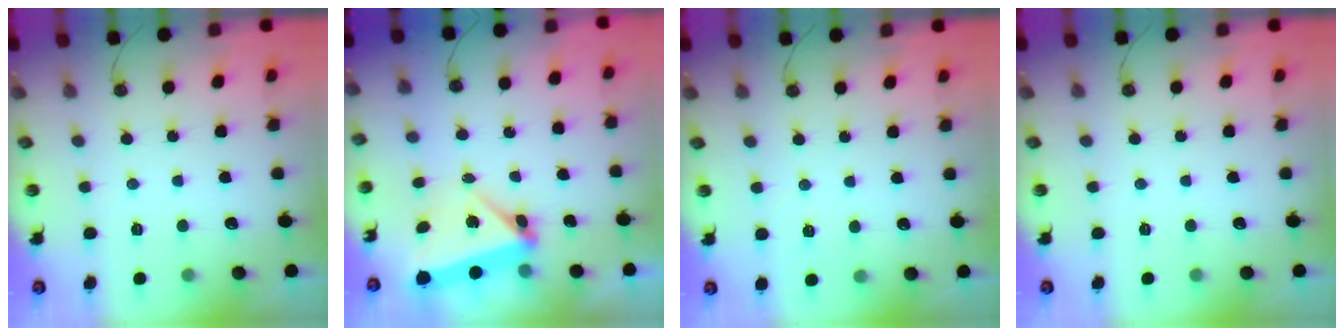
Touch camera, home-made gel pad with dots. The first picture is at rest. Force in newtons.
{"total": 8.3, "press": 4.7, "slide": 6.8}
{"total": 1.5, "press": 1.4, "slide": 0.4}
{"total": 0.0}